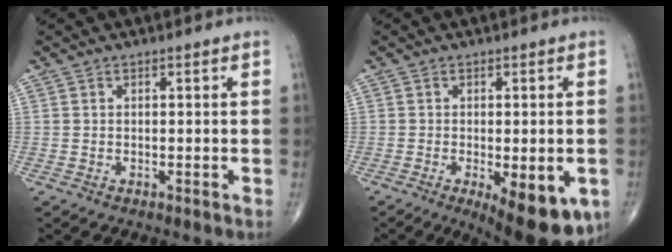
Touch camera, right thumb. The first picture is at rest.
{"total": 13.3, "force": [-5.2, 5.1, 11.1], "torque": [-0.120, -0.009, -0.062]}